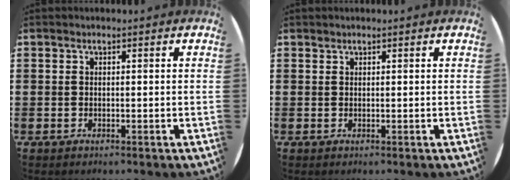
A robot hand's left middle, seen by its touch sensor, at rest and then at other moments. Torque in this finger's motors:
{"motor_torque": [-0.16, 0.00, -0.01, -0.01]}